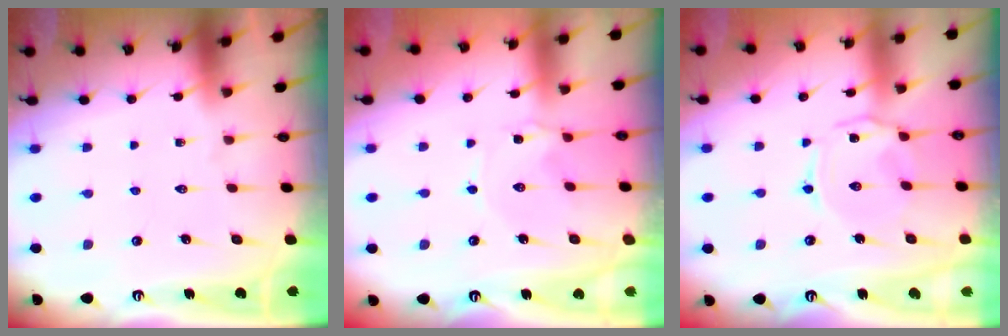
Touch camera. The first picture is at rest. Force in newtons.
{"total": 1.1, "press": 1.1, "slide": 0.2}
{"total": 3.1, "press": 3.0, "slide": 0.6}